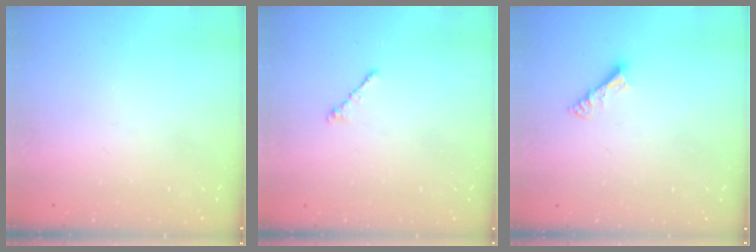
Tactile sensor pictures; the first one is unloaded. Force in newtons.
{"total": 0.9, "press": 0.7, "slide": 0.5}
{"total": 4.7, "press": 4.7, "slide": 0.0}